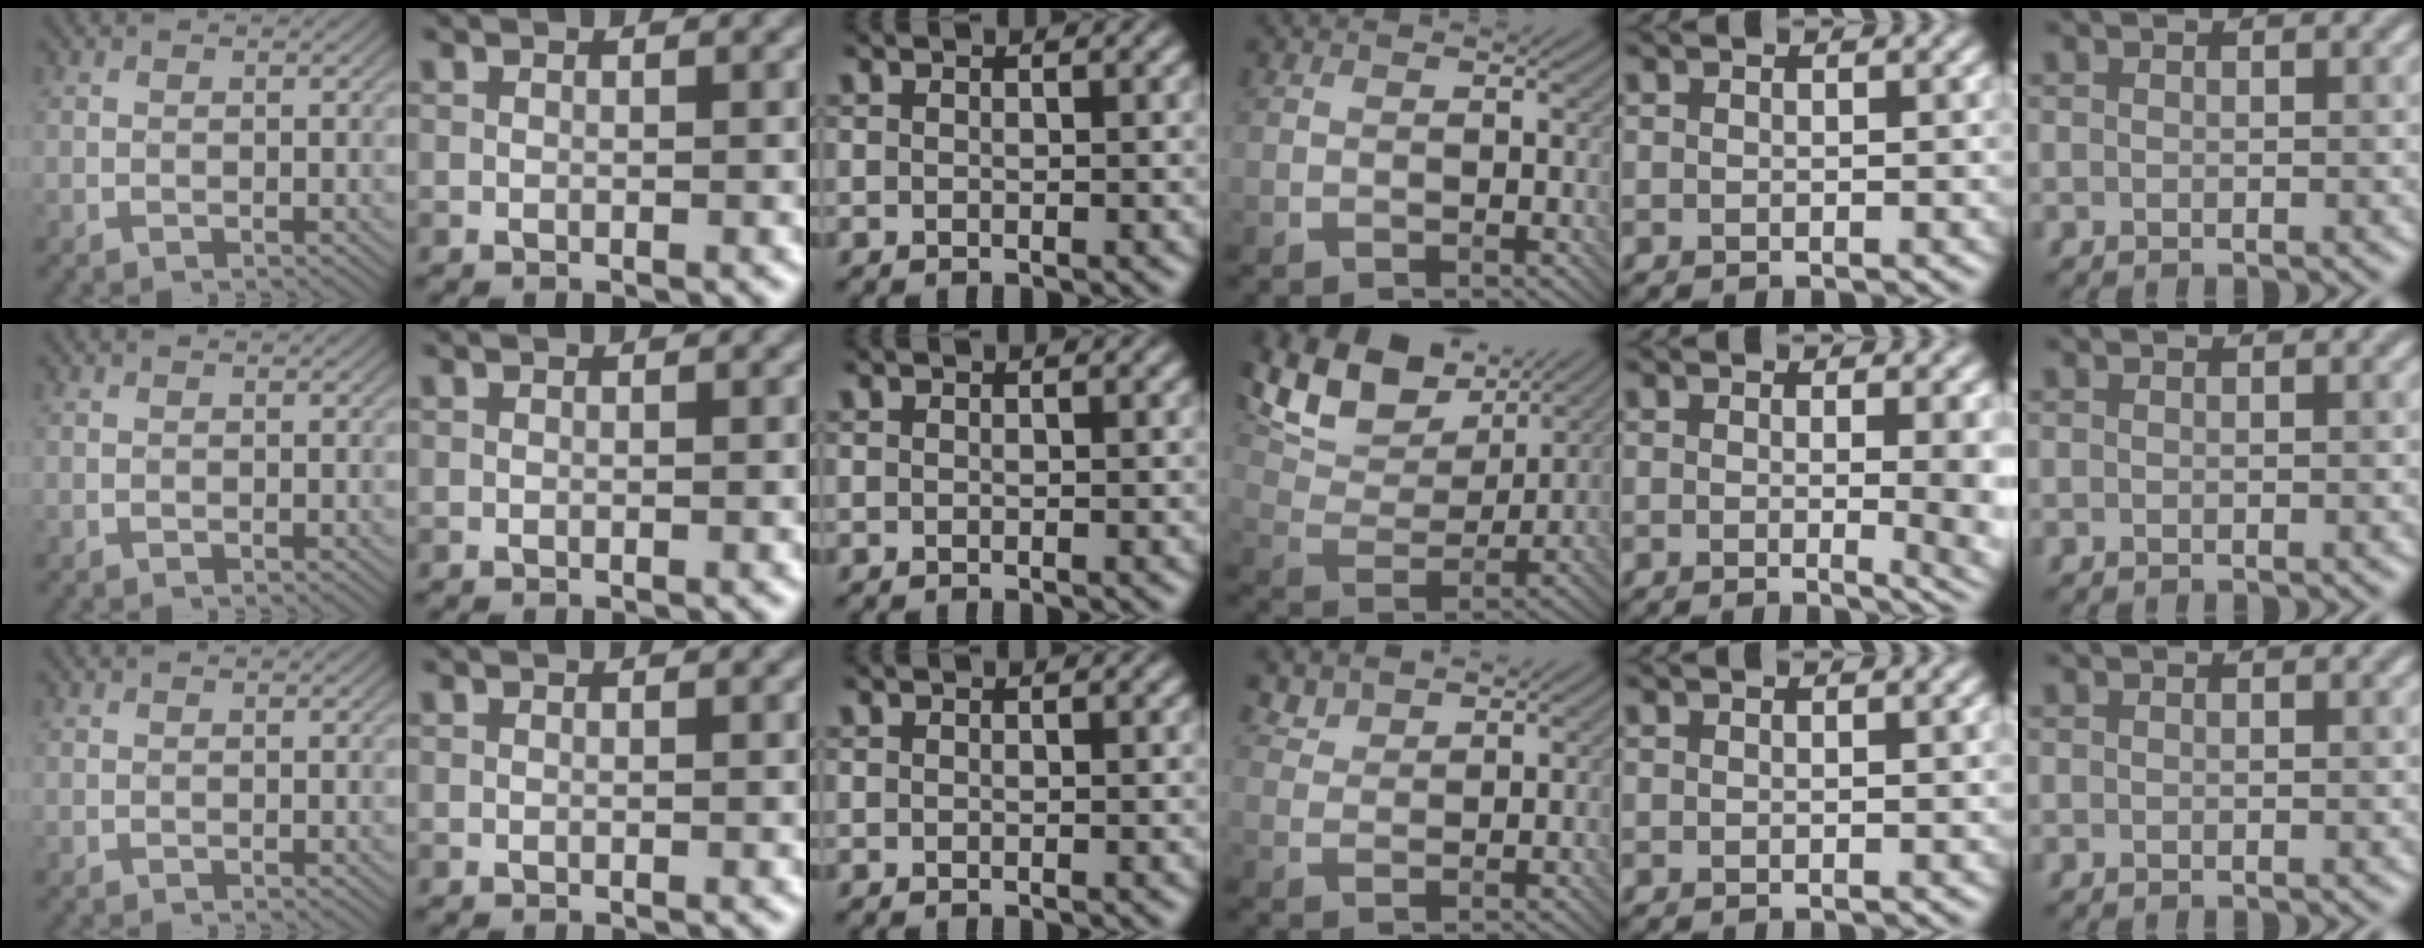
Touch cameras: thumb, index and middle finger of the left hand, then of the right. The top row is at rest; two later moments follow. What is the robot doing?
{"motion": "insert", "object": "bottle cap"}